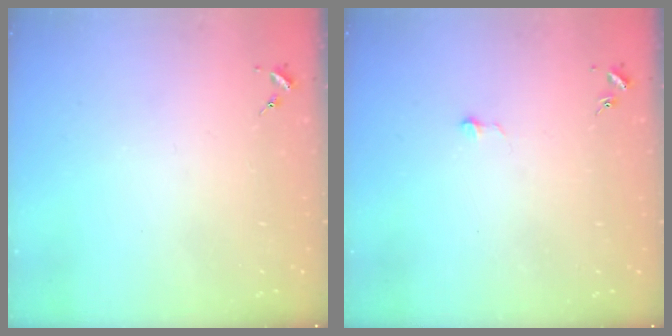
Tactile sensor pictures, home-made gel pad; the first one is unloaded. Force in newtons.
{"total": 3.5, "press": 3.5, "slide": 0.2}